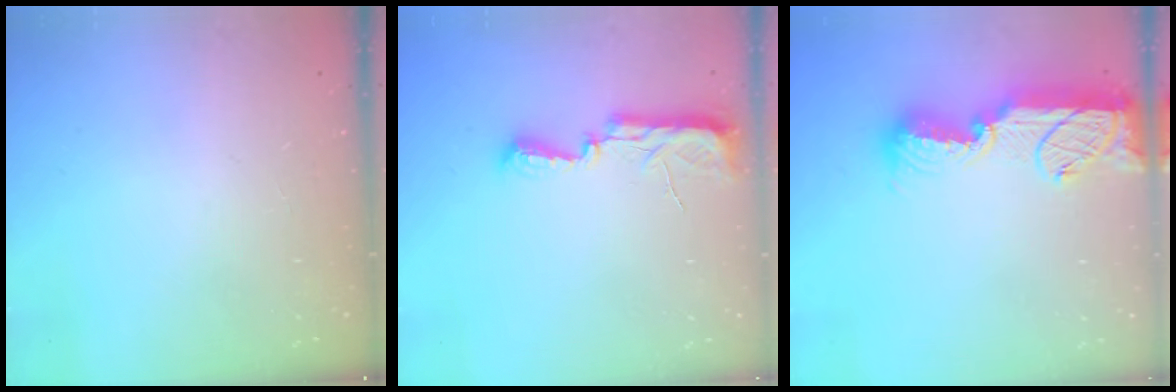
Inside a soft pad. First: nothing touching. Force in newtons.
{"total": 9.8, "press": 8.8, "slide": 4.4}
{"total": 16.5, "press": 16.4, "slide": 1.6}